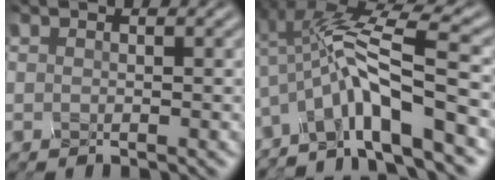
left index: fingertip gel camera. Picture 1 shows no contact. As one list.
[{"total": 8.1, "force": [-4.1, 1.0, 6.9], "torque": [-0.133, 0.026, -0.058]}]